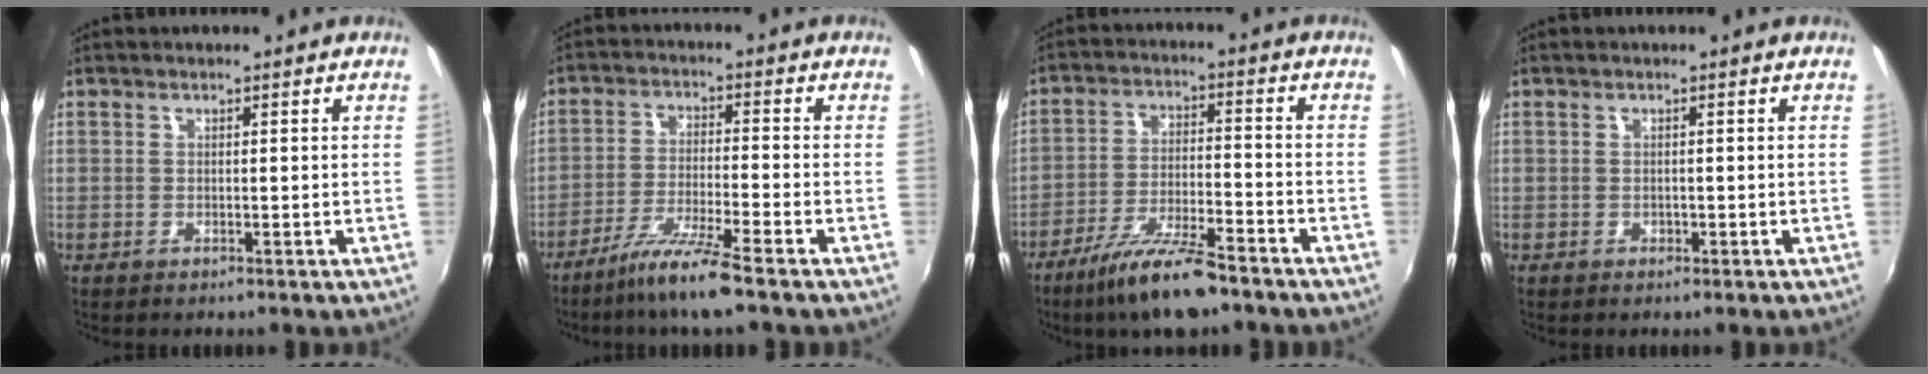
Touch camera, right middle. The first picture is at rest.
{"total": 8.2, "force": [-6.4, -1.0, 5.1], "torque": [-0.112, -0.012, -0.115]}
{"total": 11.6, "force": [-9.1, 2.0, 6.9], "torque": [-0.147, -0.018, -0.160]}
{"total": 0.6, "force": [-0.3, 0.5, 0.0], "torque": [0.001, -0.003, -0.004]}